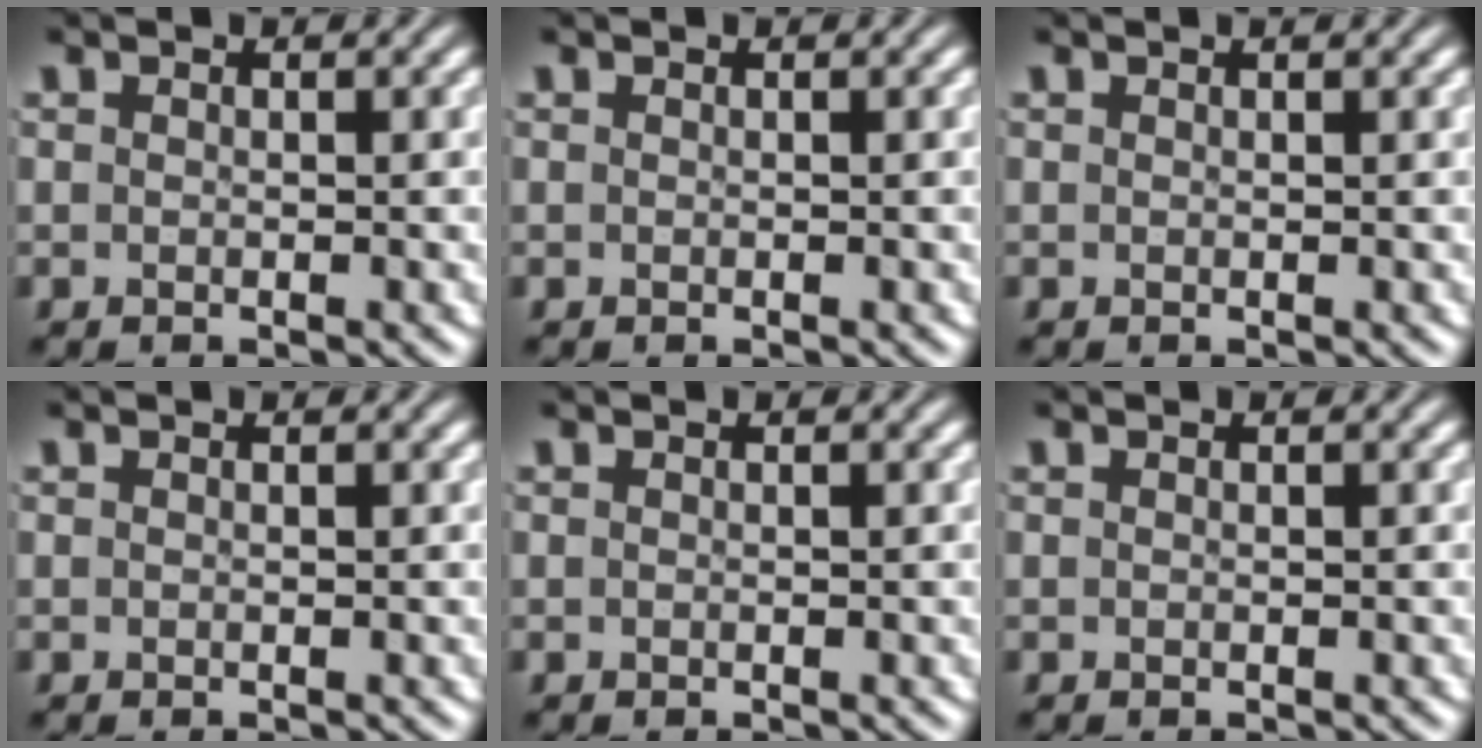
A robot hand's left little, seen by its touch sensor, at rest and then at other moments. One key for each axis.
{"total": 0.0}
{"total": 0.6, "fx": 0.5, "fy": 0.2, "fz": 0.3, "tx": -0.002, "ty": 0.001, "tz": 0.006}
{"total": 0.0}
{"total": 0.0}
{"total": 0.0}